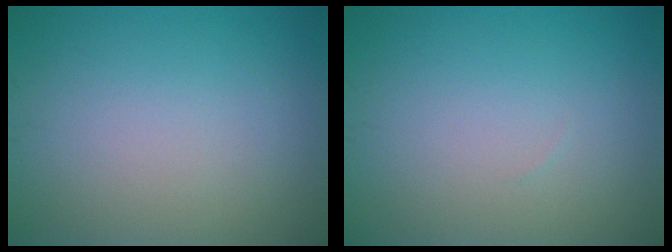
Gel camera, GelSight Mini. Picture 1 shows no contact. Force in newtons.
{"total": 0.0}